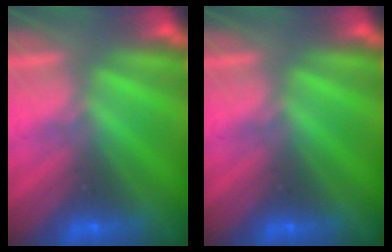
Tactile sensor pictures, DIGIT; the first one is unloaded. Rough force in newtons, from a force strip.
{"total": 0.0}